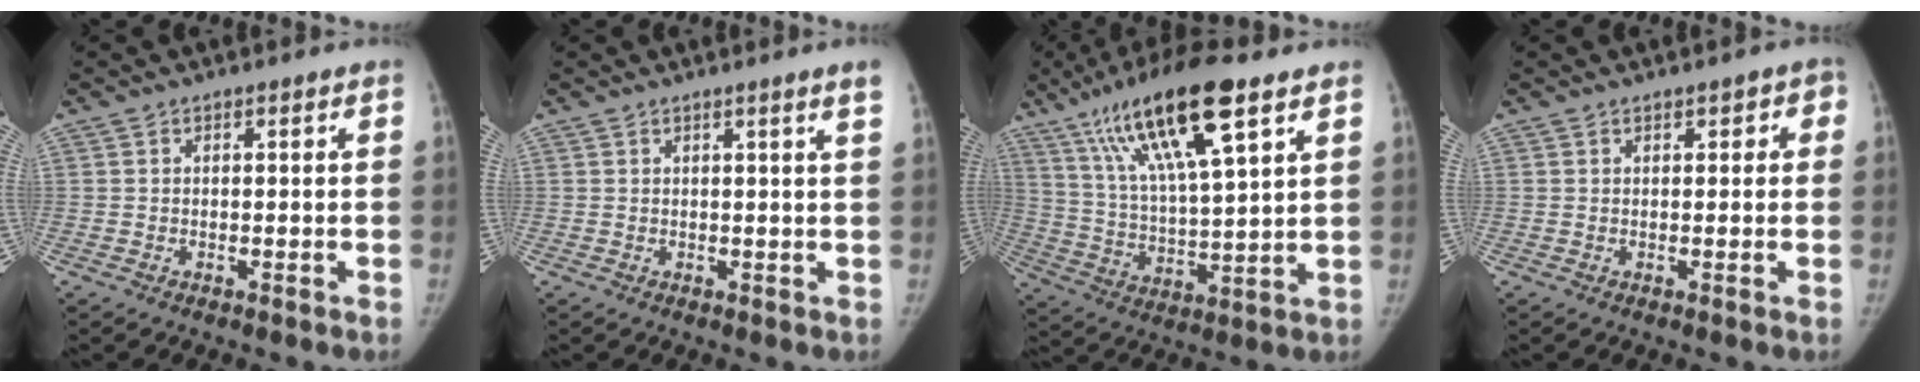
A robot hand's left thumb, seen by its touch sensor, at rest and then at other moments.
{"total": 2.3, "force": [1.4, -0.6, 1.7], "torque": [-0.023, -0.007, 0.020]}
{"total": 20.1, "force": [10.9, 4.6, 16.3], "torque": [-0.289, -0.027, 0.201]}
{"total": 2.2, "force": [0.7, 1.6, 1.3], "torque": [0.014, 0.003, 0.003]}